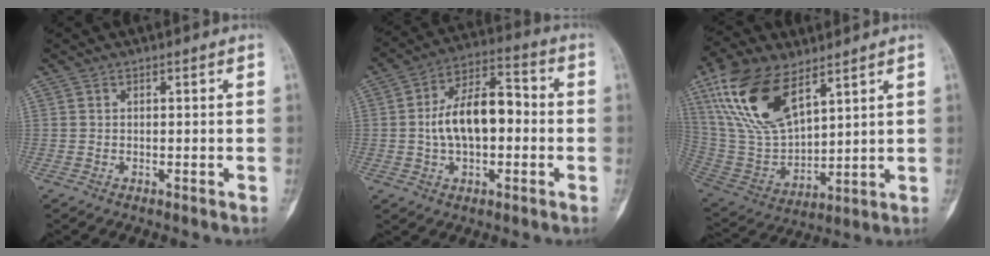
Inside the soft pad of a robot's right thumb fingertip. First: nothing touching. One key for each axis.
{"total": 13.5, "fx": -0.6, "fy": 7.5, "fz": 11.2, "tx": -0.176, "ty": 0.035, "tz": -0.018}
{"total": 19.5, "fx": 10.4, "fy": 9.3, "fz": 13.6, "tx": -0.260, "ty": -0.035, "tz": 0.210}